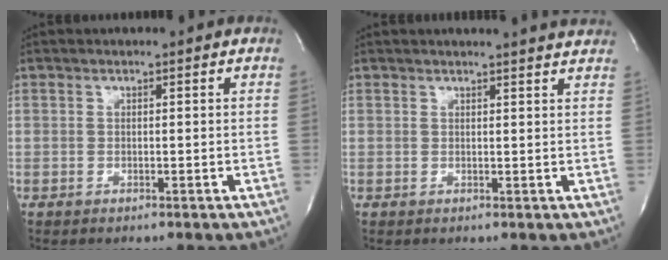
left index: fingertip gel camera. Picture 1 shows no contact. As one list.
[{"total": 7.4, "force": [7.1, -0.3, 2.0], "torque": [-0.026, -0.001, 0.065]}]